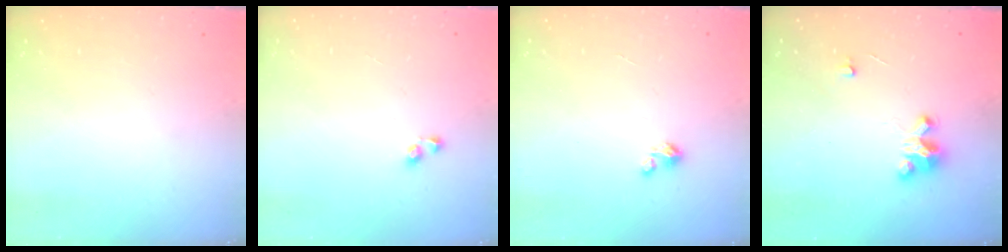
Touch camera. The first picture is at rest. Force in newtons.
{"total": 3.0, "press": 2.8, "slide": 1.1}
{"total": 3.1, "press": 3.1, "slide": 0.3}
{"total": 3.9, "press": 3.9, "slide": 0.1}